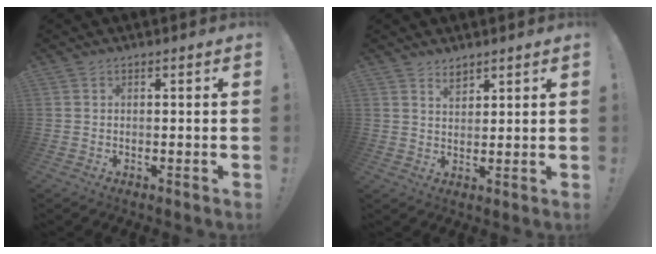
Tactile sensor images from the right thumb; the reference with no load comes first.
{"total": 4.1, "force": [3.3, 2.2, 1.0], "torque": [-0.008, -0.020, 0.060]}